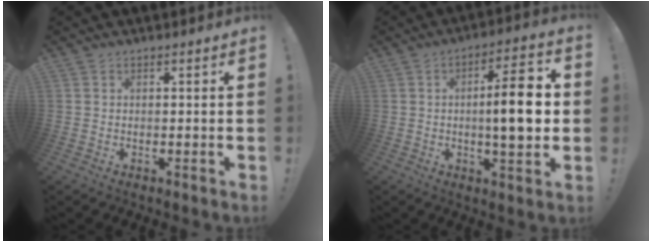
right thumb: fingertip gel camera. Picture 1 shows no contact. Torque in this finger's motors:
{"motor_torque": [1.13, 2.00, 0.89, 0.47, 0.12]}